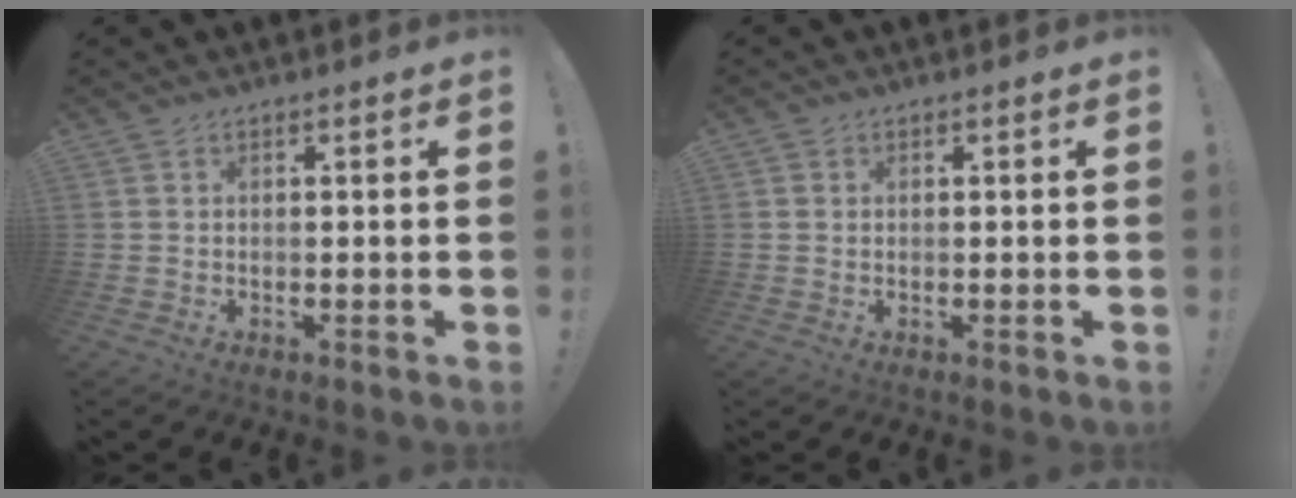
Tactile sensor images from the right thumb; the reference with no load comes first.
{"total": 0.7, "force": [0.3, 0.6, 0.0], "torque": [0.005, 0.001, 0.004]}